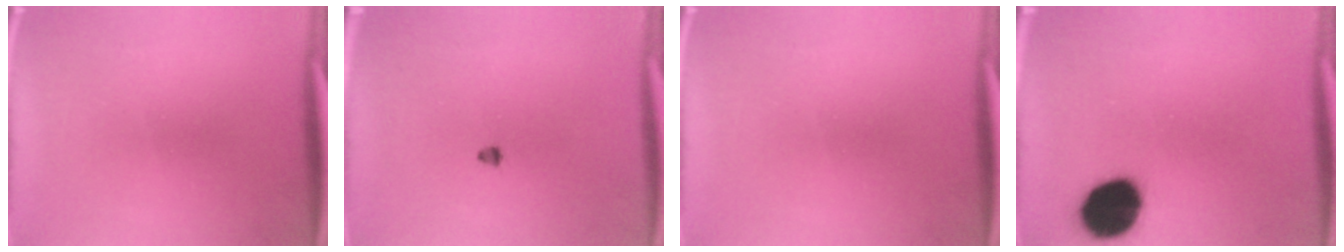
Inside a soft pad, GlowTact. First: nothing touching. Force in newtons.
{"total": 1.1}
{"total": 0.0}
{"total": 14.8}